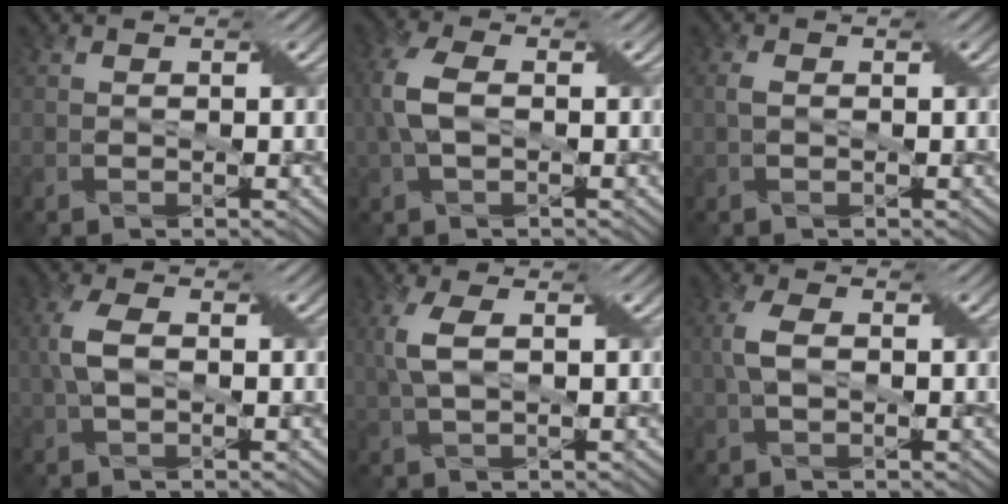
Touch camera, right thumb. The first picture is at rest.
{"total": 5.3, "force": [0.2, 2.9, 4.4], "torque": [-0.120, 0.013, 0.001]}
{"total": 1.4, "force": [0.1, 0.8, 1.1], "torque": [-0.026, 0.007, 0.000]}
{"total": 3.5, "force": [0.2, 1.8, 3.0], "torque": [-0.077, 0.009, 0.002]}
{"total": 4.0, "force": [0.7, 1.3, 3.8], "torque": [-0.099, 0.012, 0.014]}
{"total": 2.8, "force": [0.2, 1.3, 2.5], "torque": [-0.062, 0.008, 0.001]}